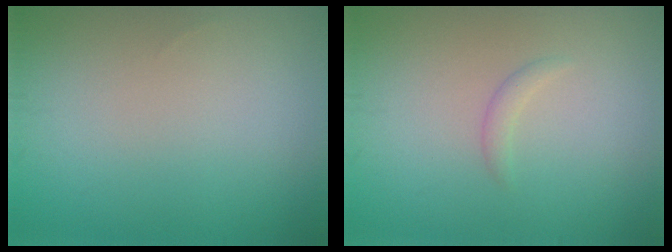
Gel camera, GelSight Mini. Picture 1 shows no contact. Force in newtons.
{"total": 0.9, "press": 0.9, "slide": 0.0}